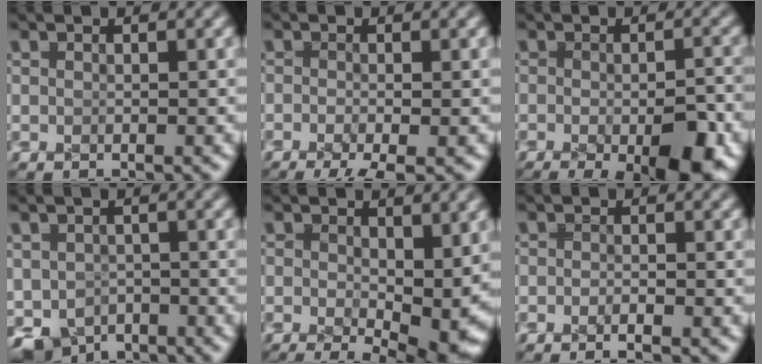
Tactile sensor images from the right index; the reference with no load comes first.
{"total": 3.9, "force": [-2.6, 1.7, 2.3], "torque": [-0.027, -0.021, -0.032]}
{"total": 8.0, "force": [-4.1, 3.7, 5.9], "torque": [-0.085, -0.039, -0.046]}
{"total": 8.5, "force": [-4.7, 6.8, 2.0], "torque": [-0.055, -0.035, -0.078]}
{"total": 6.6, "force": [-1.9, 3.1, 5.5], "torque": [-0.080, -0.048, -0.009]}
{"total": 1.5, "force": [-1.2, 0.7, 0.5], "torque": [-0.001, 0.002, -0.027]}